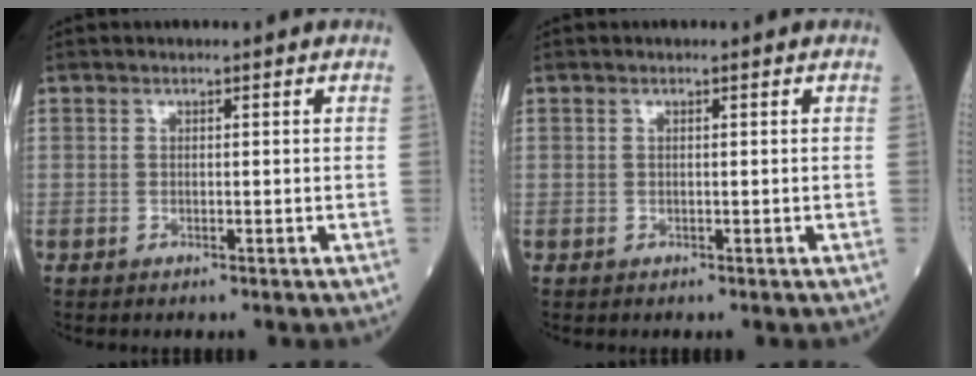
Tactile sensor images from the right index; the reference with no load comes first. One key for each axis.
{"total": 0.0}